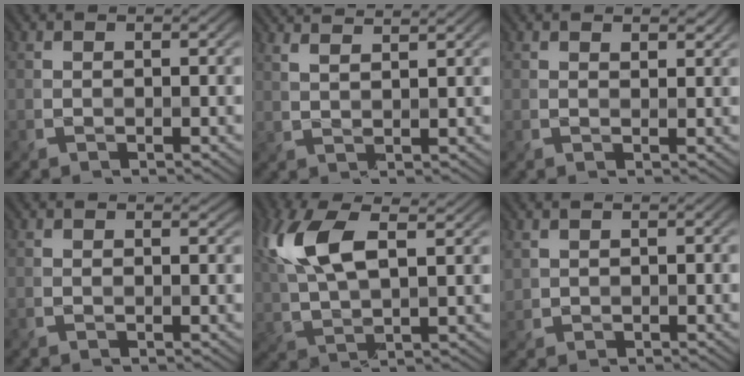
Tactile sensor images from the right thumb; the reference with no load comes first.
{"total": 5.5, "force": [4.5, 1.1, 3.0], "torque": [-0.039, 0.022, 0.050]}
{"total": 1.7, "force": [1.4, 0.7, 0.6], "torque": [-0.012, -0.003, 0.028]}
{"total": 0.9, "force": [0.8, 0.3, 0.3], "torque": [-0.002, 0.000, 0.015]}
{"total": 11.6, "force": [4.2, 5.3, 9.4], "torque": [-0.228, 0.011, 0.074]}
{"total": 1.3, "force": [0.8, 1.0, 0.3], "torque": [-0.010, -0.001, 0.018]}